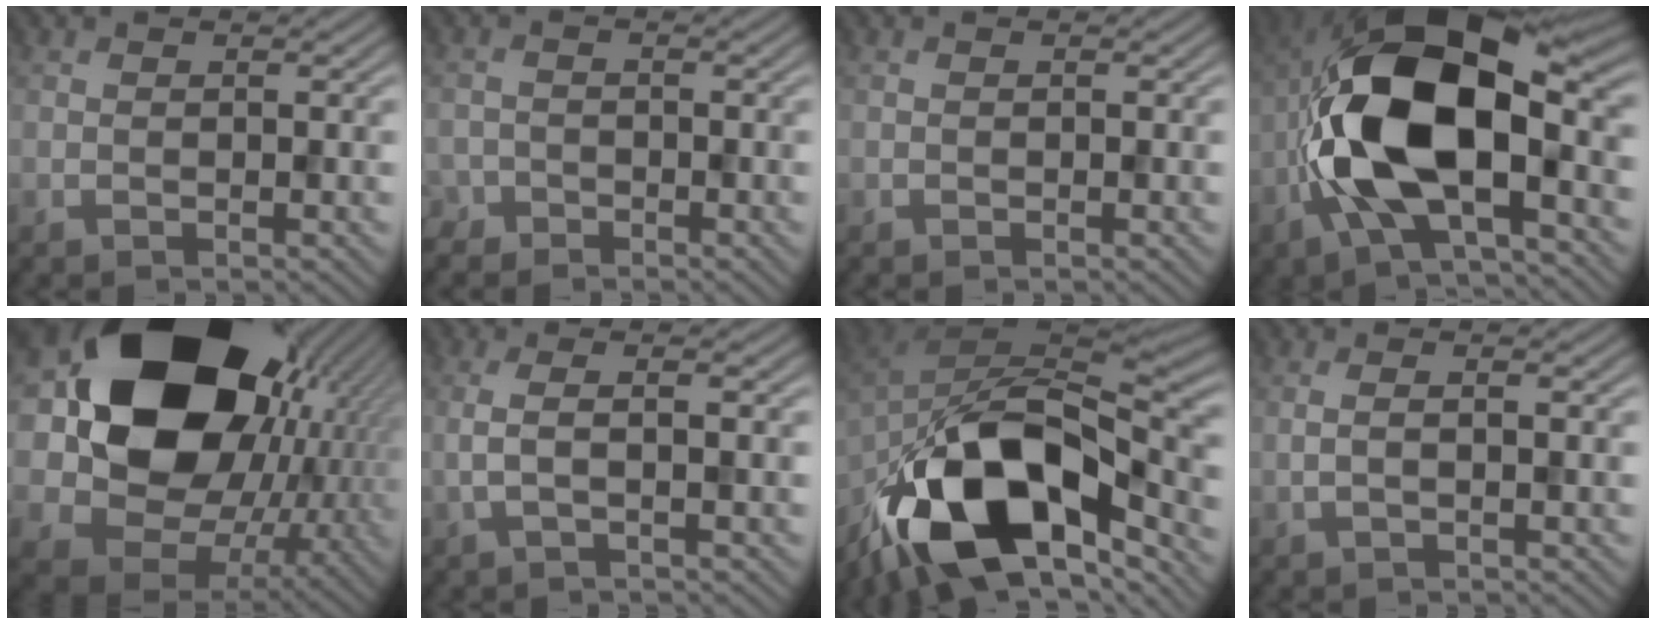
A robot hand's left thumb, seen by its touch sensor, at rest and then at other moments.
{"total": 2.1, "force": [-1.7, 1.2, 0.0], "torque": [0.003, -0.002, -0.044]}
{"total": 0.0}
{"total": 15.9, "force": [-2.1, 8.0, 13.6], "torque": [-0.260, -0.005, -0.043]}
{"total": 23.2, "force": [5.5, 17.6, 14.1], "torque": [-0.299, -0.025, 0.124]}
{"total": 3.2, "force": [-0.1, 0.8, 3.1], "torque": [-0.057, 0.003, -0.012]}
{"total": 18.0, "force": [-8.7, 9.6, 12.6], "torque": [-0.235, -0.010, -0.163]}
{"total": 1.8, "force": [-0.1, 0.4, 1.8], "torque": [-0.034, 0.005, -0.009]}